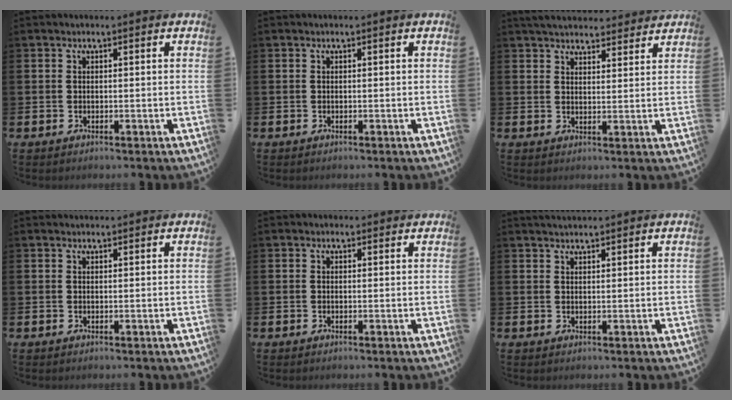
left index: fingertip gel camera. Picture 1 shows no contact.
{"total": 0.0}
{"total": 4.5, "force": [4.4, 0.9, 0.4], "torque": [-0.016, -0.021, 0.078]}
{"total": 0.9, "force": [0.8, 0.2, 0.0], "torque": [0.012, -0.005, 0.013]}
{"total": 0.7, "force": [0.4, 0.5, 0.1], "torque": [0.010, 0.002, 0.004]}
{"total": 1.9, "force": [1.8, 0.3, 0.4], "torque": [0.003, -0.007, 0.031]}